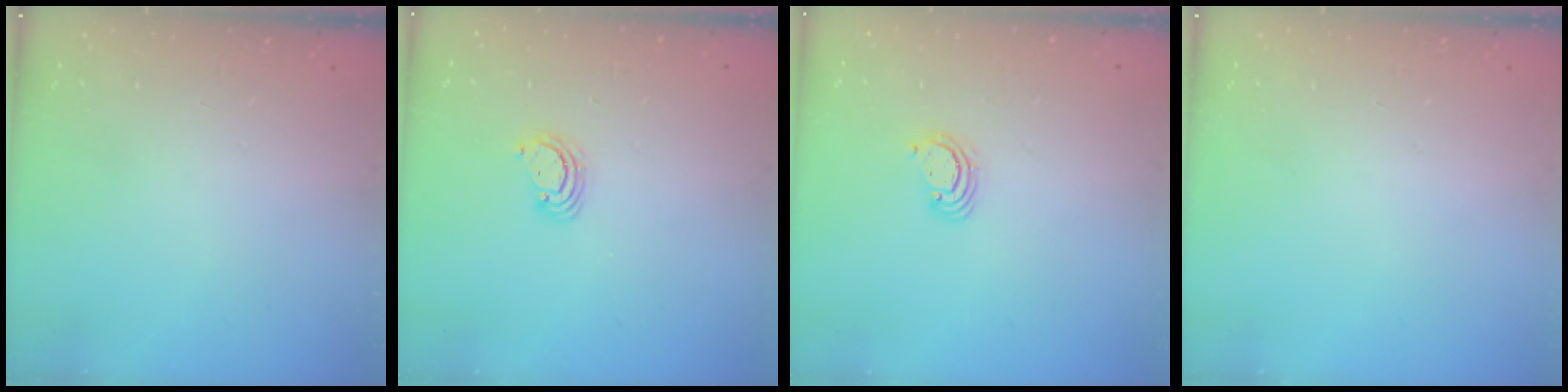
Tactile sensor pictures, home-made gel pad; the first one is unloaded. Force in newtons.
{"total": 2.4, "press": 2.4, "slide": 0.2}
{"total": 3.5, "press": 3.5, "slide": 0.3}
{"total": 0.0}